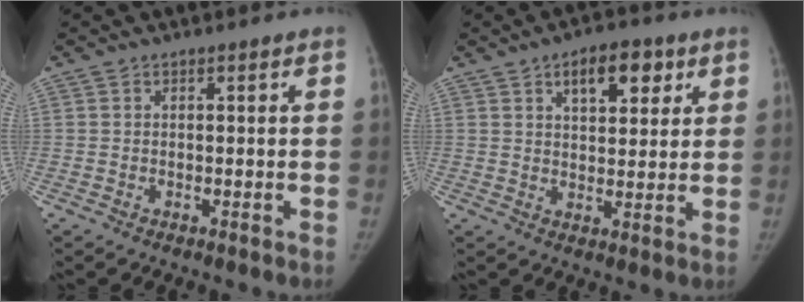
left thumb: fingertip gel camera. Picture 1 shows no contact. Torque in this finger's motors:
{"motor_torque": [0.07, 0.21, 0.26, 0.19, 0.02]}